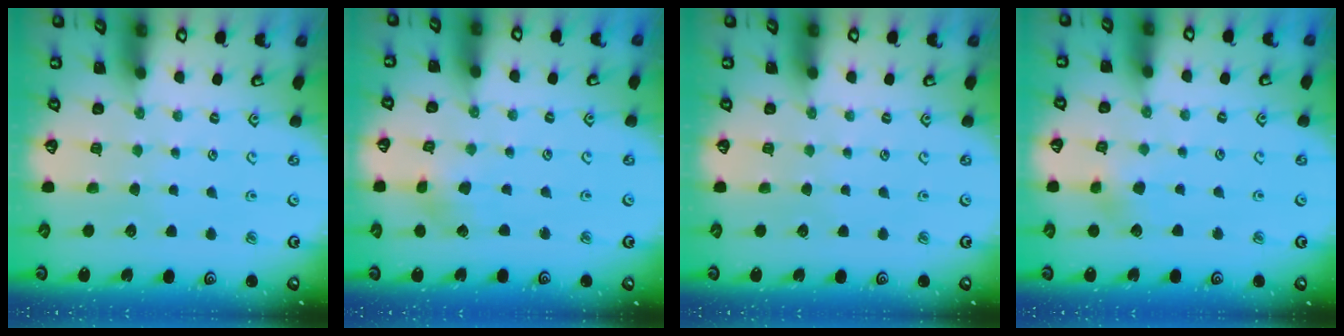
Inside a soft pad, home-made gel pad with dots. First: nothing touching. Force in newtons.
{"total": 3.0, "press": 3.0, "slide": 0.2}
{"total": 0.0}
{"total": 7.6, "press": 7.5, "slide": 0.5}